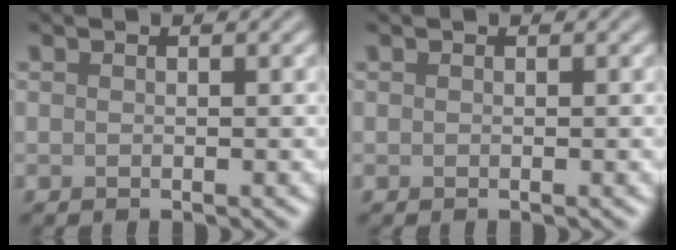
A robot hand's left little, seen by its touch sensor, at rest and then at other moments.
{"total": 0.0}